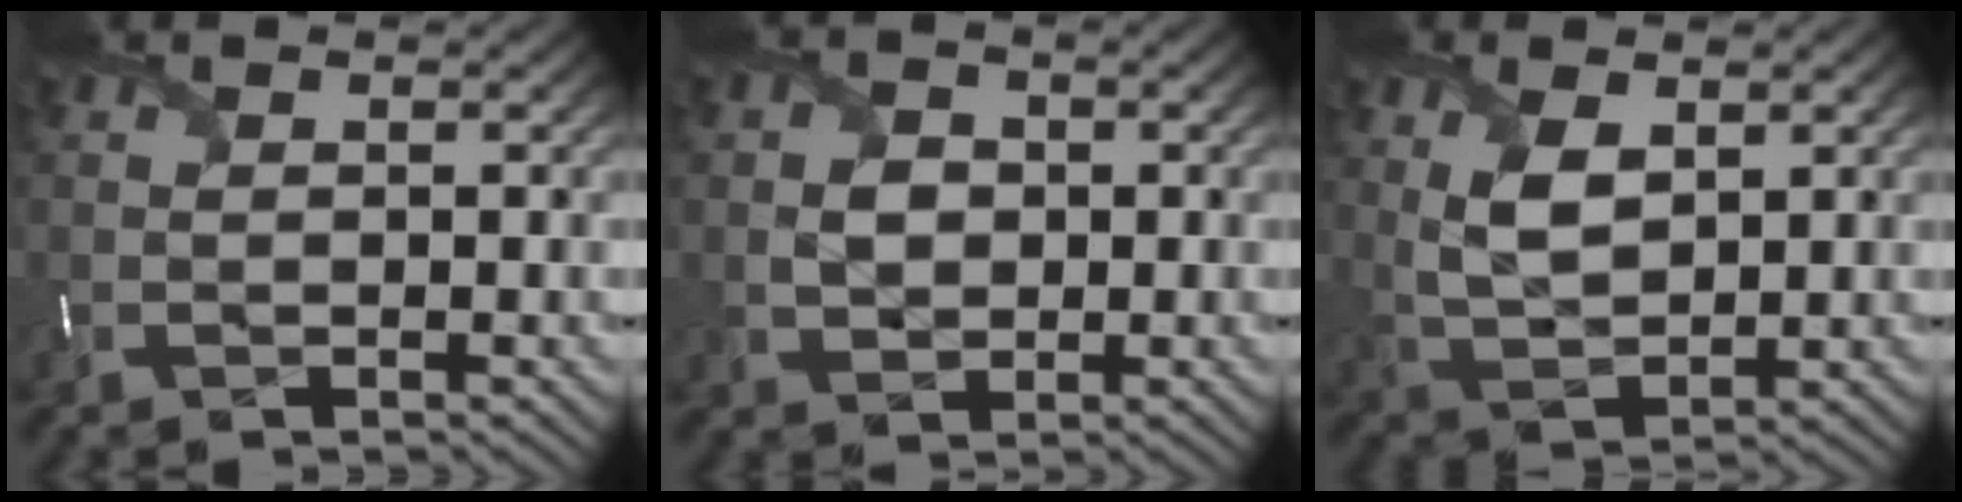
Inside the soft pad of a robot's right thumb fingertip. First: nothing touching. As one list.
[{"total": 3.0, "force": [-0.1, 2.5, 1.7], "torque": [-0.039, -0.004, -0.003]}, {"total": 5.1, "force": [1.9, 2.7, 3.9], "torque": [-0.095, -0.008, 0.045]}]